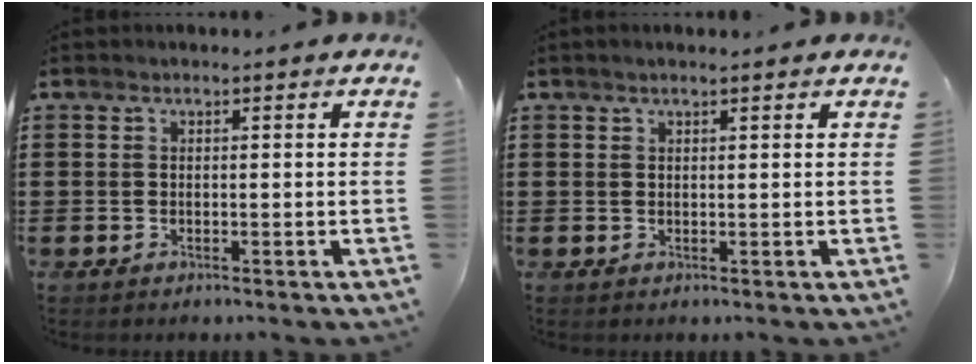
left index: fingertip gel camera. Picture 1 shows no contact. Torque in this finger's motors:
{"motor_torque": [2.13, 0.00, -0.03, 0.01]}